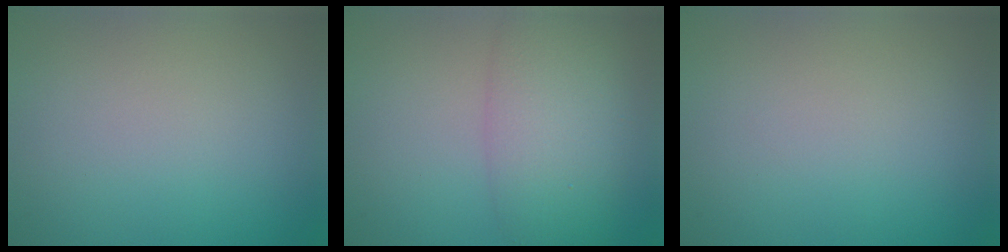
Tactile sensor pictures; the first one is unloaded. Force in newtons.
{"total": 6.5, "press": 6.4, "slide": 0.2}
{"total": 0.0}